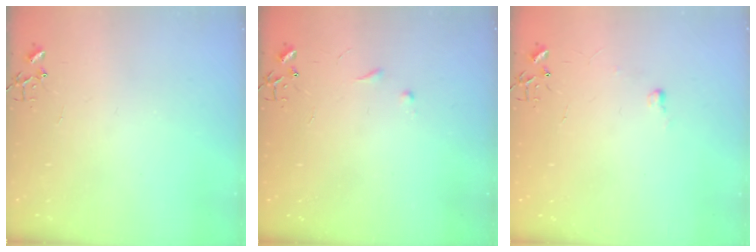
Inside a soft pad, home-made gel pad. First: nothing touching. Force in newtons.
{"total": 5.3, "press": 5.2, "slide": 0.7}
{"total": 4.0, "press": 4.0, "slide": 0.6}